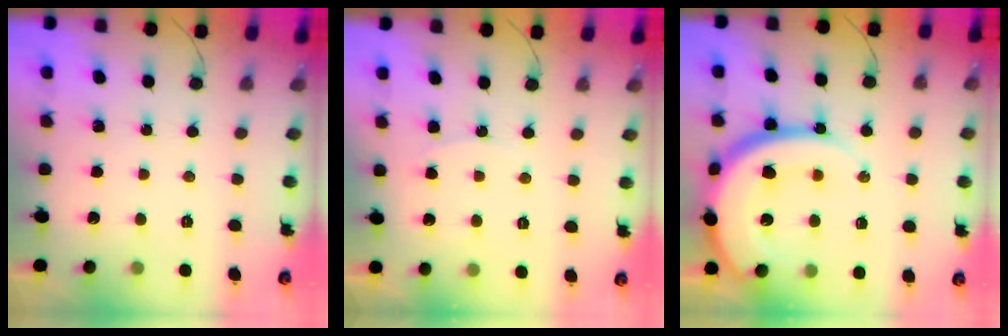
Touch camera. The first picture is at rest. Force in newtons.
{"total": 5.9, "press": 5.9, "slide": 0.7}
{"total": 23.5, "press": 23.5, "slide": 1.9}